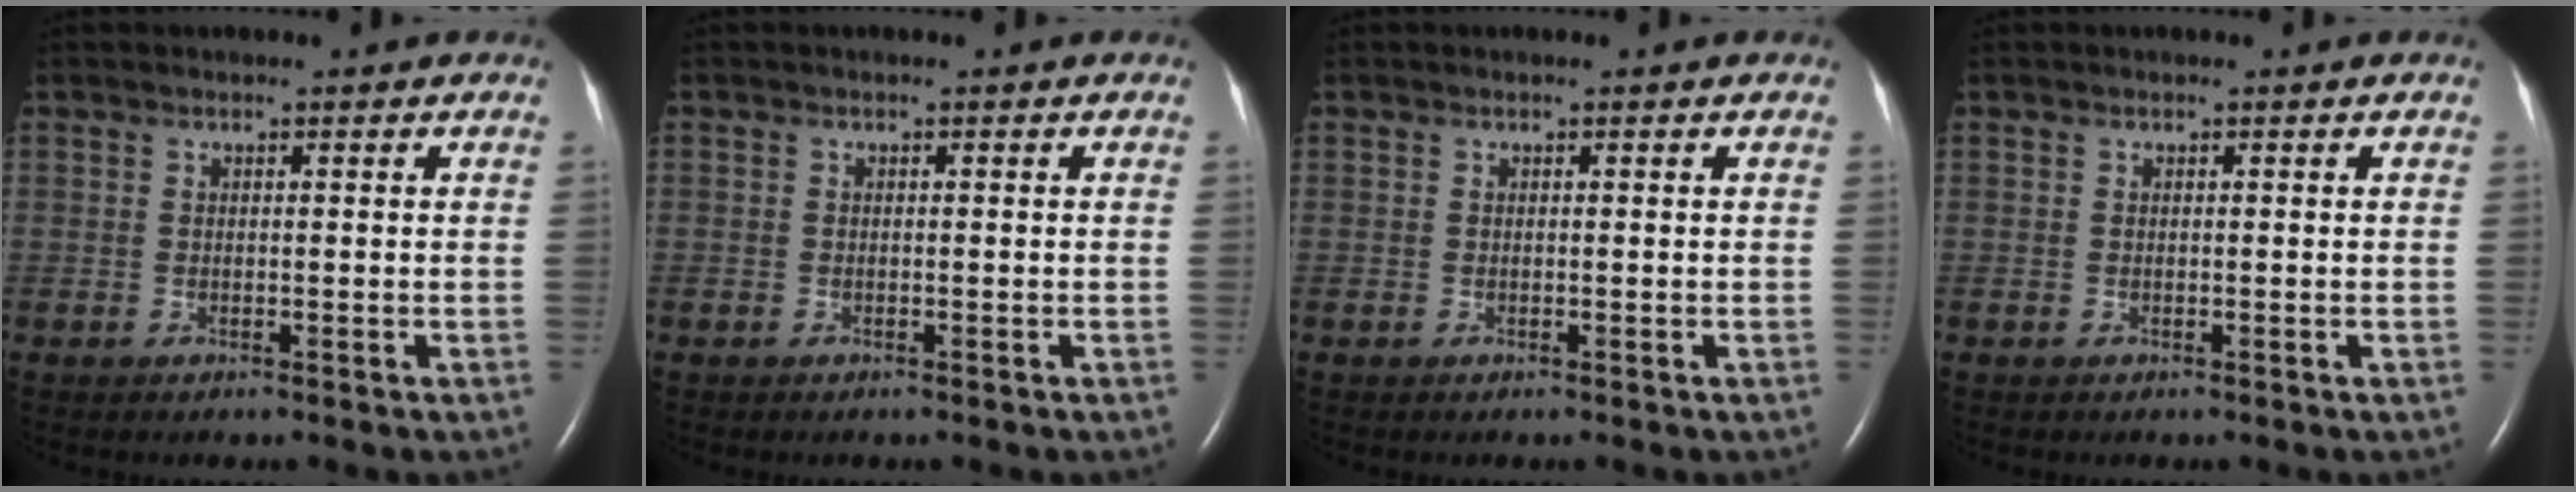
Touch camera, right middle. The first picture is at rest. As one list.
[{"total": 0.0}, {"total": 0.0}, {"total": 0.0}]